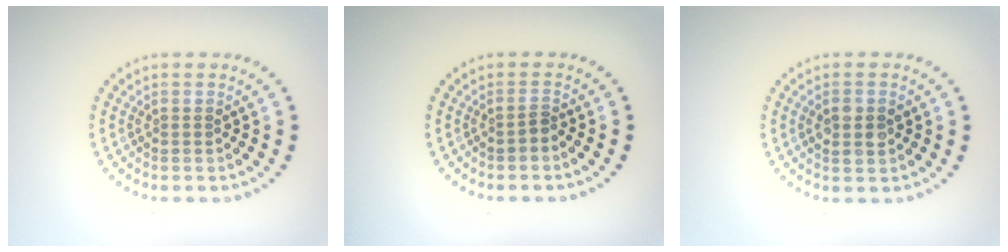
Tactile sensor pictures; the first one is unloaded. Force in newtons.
{"total": 0.6, "press": 0.4, "slide": 0.5}
{"total": 1.9, "press": 1.9, "slide": 0.2}